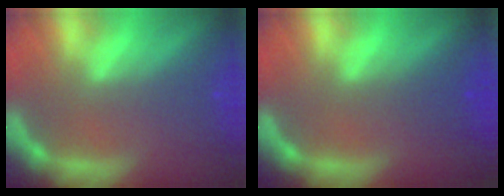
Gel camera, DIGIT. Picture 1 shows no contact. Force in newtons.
{"total": 1.4}